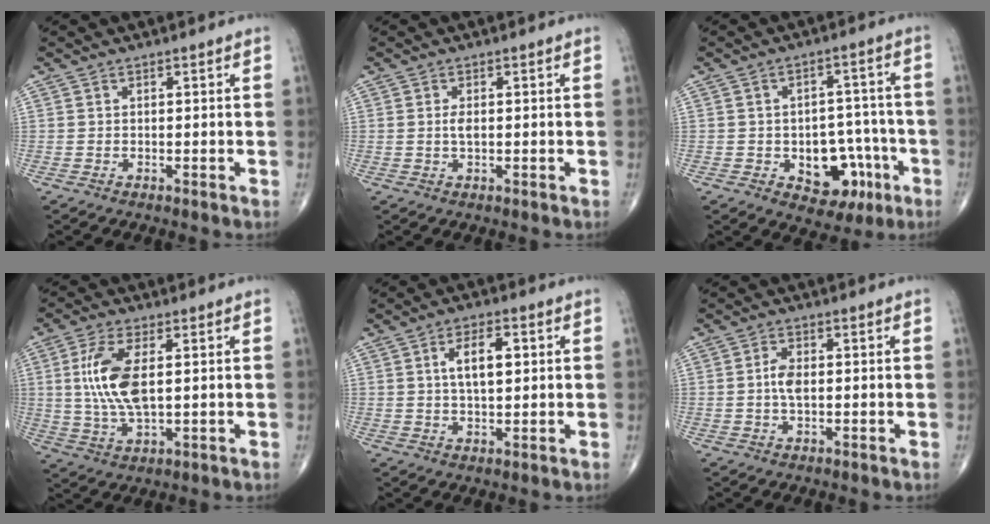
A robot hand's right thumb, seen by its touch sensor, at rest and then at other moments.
{"total": 1.7, "force": [0.1, 0.7, 1.5], "torque": [-0.027, -0.002, 0.001]}
{"total": 11.2, "force": [-4.1, 7.6, 7.2], "torque": [-0.049, 0.039, -0.045]}
{"total": 11.2, "force": [1.7, 4.8, 9.9], "torque": [-0.212, -0.007, 0.037]}
{"total": 6.9, "force": [1.6, 3.2, 5.9], "torque": [-0.089, -0.003, 0.027]}
{"total": 3.5, "force": [0.0, 1.7, 3.1], "torque": [-0.061, 0.003, -0.003]}